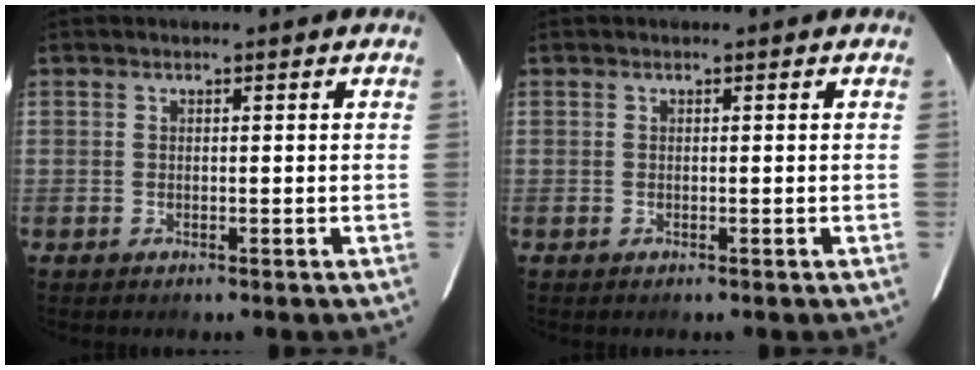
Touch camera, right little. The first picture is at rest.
{"total": 0.0}